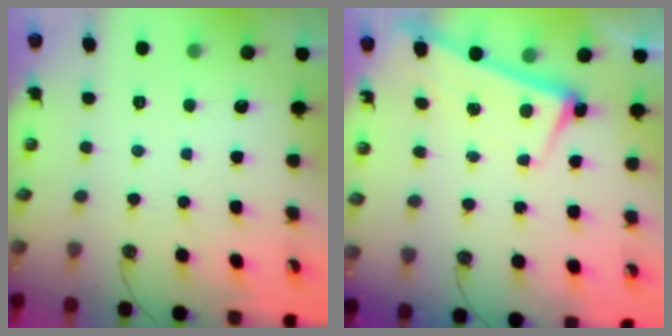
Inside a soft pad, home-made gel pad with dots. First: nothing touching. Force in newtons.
{"total": 2.5, "press": 2.4, "slide": 0.6}